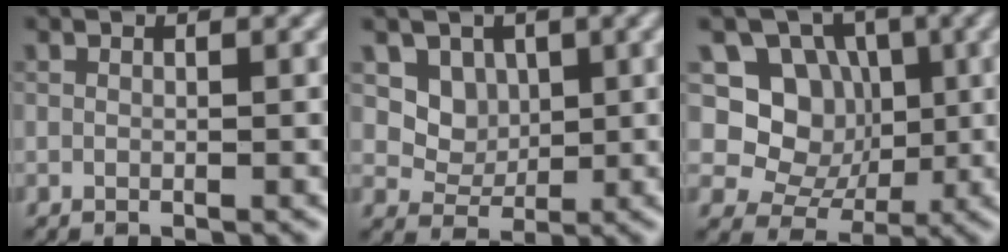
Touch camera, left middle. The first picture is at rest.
{"total": 3.2, "force": [1.2, 2.6, 1.3], "torque": [-0.030, -0.020, 0.035]}
{"total": 7.0, "force": [1.4, 6.2, 2.9], "torque": [-0.033, 0.002, 0.004]}